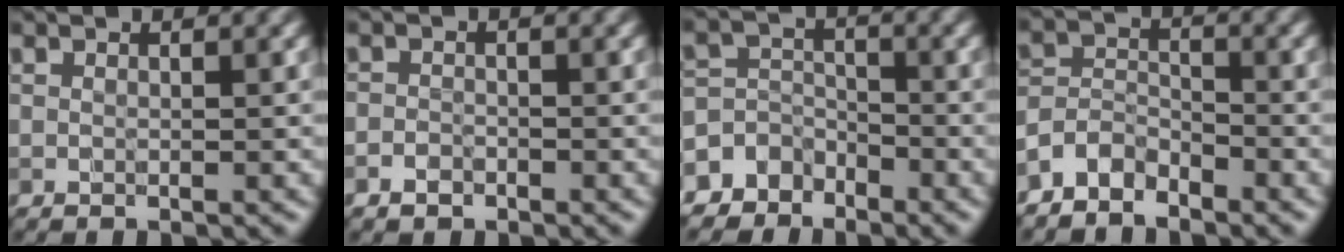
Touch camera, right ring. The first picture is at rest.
{"total": 1.1, "force": [-0.9, 0.7, 0.2], "torque": [0.001, 0.001, -0.019]}
{"total": 5.0, "force": [-3.7, 3.4, -0.4], "torque": [0.031, 0.001, -0.075]}
{"total": 2.9, "force": [-2.5, 1.3, 0.5], "torque": [-0.006, 0.009, -0.058]}